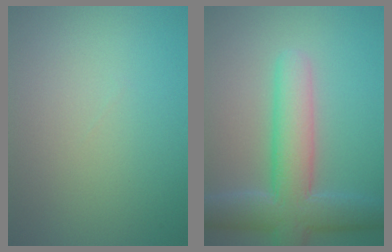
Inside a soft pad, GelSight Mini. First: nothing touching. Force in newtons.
{"total": 7.0, "press": 7.0, "slide": 0.4}